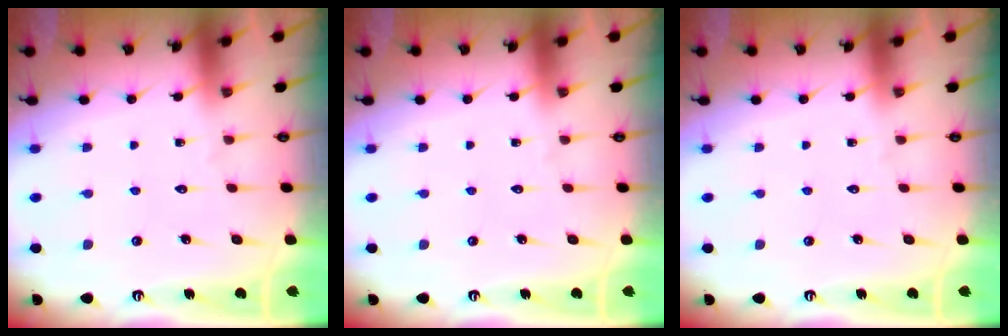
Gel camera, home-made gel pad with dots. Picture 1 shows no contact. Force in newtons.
{"total": 0.0}
{"total": 0.0}